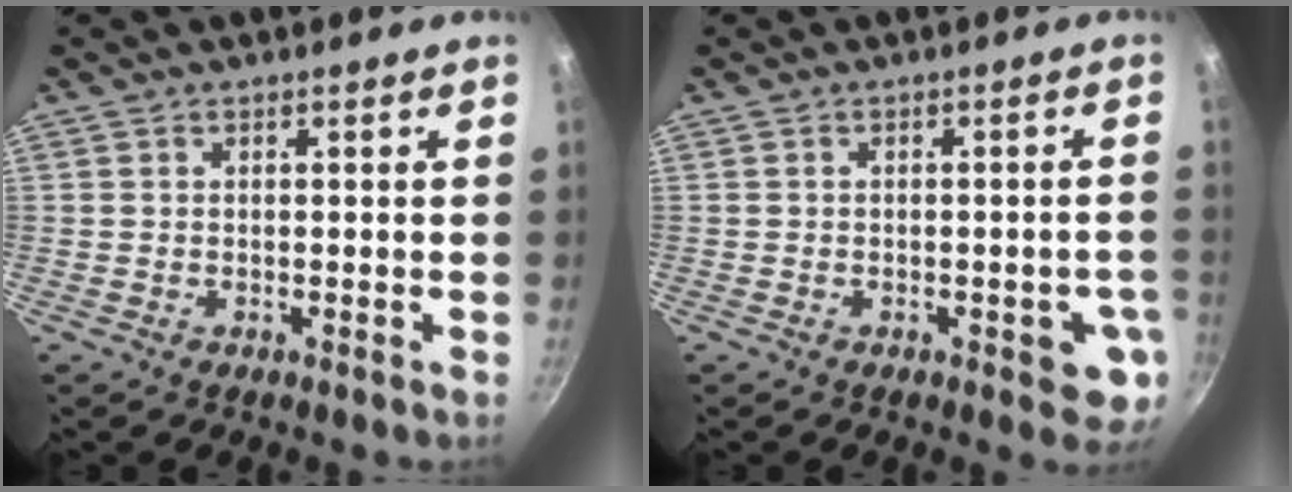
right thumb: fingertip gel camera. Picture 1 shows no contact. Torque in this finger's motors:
{"motor_torque": [0.81, 1.03, -0.14, 0.07, 0.11]}